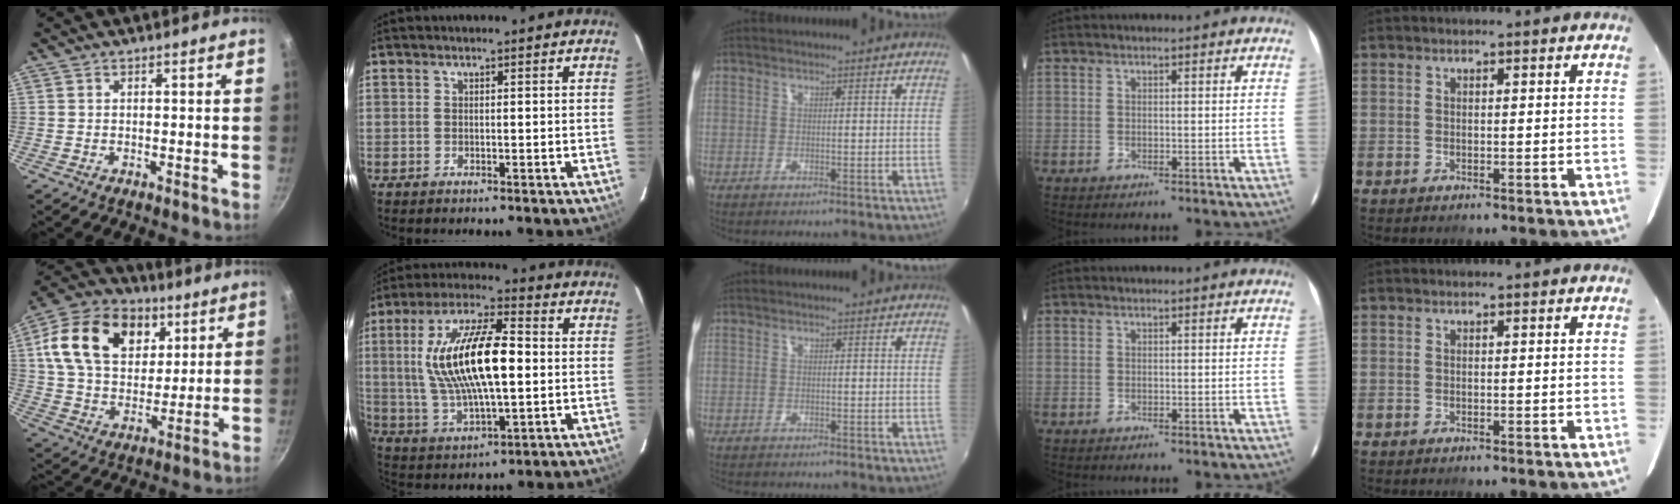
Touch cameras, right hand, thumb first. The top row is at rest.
{"thumb": {"total": 21.0, "force": [7.6, 14.7, 12.9], "torque": [-0.206, -0.006, 0.123]}, "index": {"total": 18.7, "force": [1.5, 6.7, 17.4], "torque": [-0.334, 0.012, 0.034]}, "middle": {"total": 1.7, "force": [-1.6, 0.1, 0.5], "torque": [-0.017, -0.010, -0.022]}}